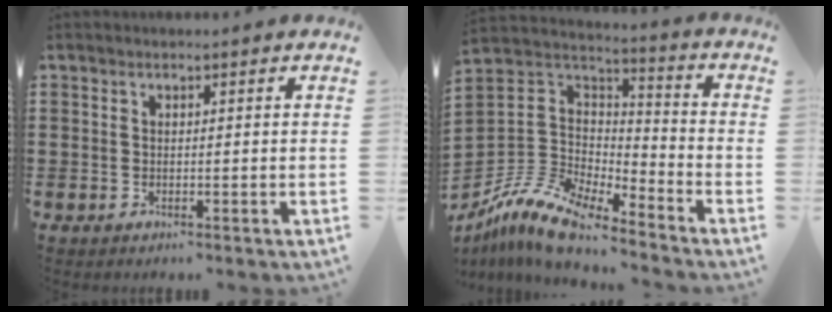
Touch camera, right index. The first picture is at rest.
{"total": 11.3, "force": [-9.5, 3.8, 5.0], "torque": [-0.124, 0.016, -0.193]}